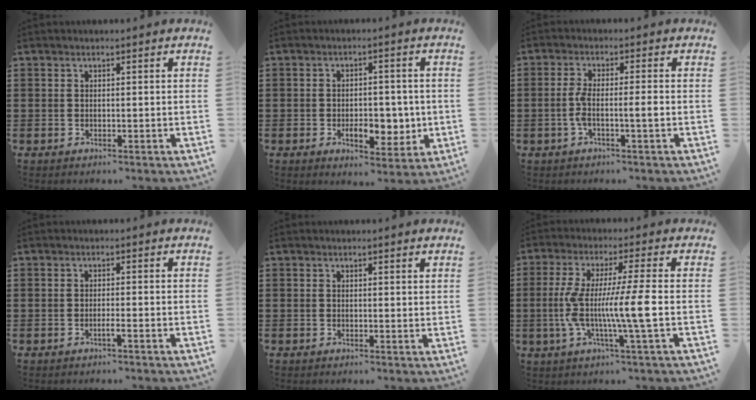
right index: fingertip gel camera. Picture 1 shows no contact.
{"total": 6.4, "force": [-1.4, 3.6, 5.1], "torque": [-0.065, -0.003, -0.026]}
{"total": 4.6, "force": [-1.0, 0.5, 4.4], "torque": [-0.102, -0.009, -0.028]}
{"total": 1.2, "force": [-0.7, -0.1, 1.0], "torque": [-0.016, -0.004, -0.012]}
{"total": 0.6, "force": [0.5, 0.2, 0.2], "torque": [-0.005, 0.001, 0.010]}
{"total": 10.3, "force": [-1.5, 0.0, 10.2], "torque": [-0.215, -0.018, -0.040]}